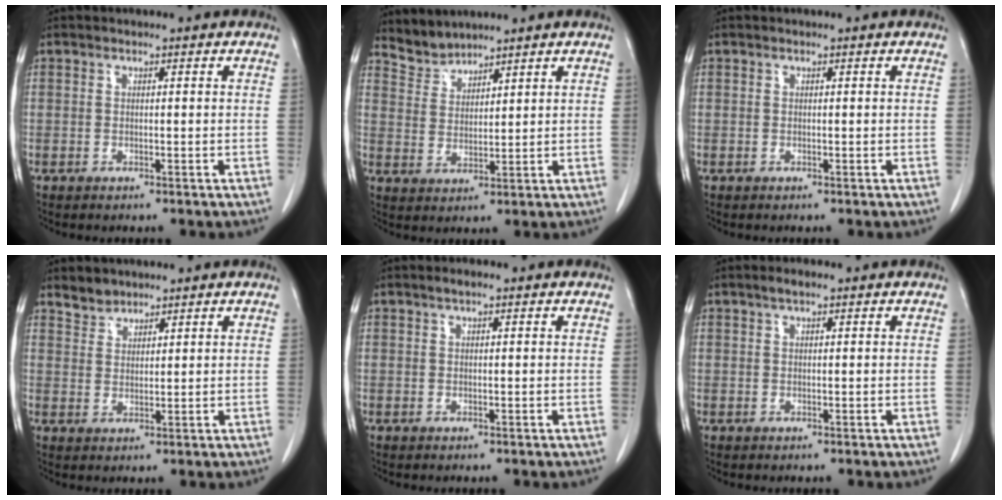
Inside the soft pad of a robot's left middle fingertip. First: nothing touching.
{"total": 3.9, "force": [3.8, 0.6, -0.6], "torque": [0.011, 0.005, 0.084]}
{"total": 0.0}
{"total": 2.8, "force": [2.5, 1.3, 0.0], "torque": [0.002, 0.005, 0.045]}
{"total": 1.1, "force": [0.8, 0.2, 0.8], "torque": [-0.020, 0.005, 0.013]}
{"total": 1.5, "force": [1.0, 0.3, 1.0], "torque": [-0.026, 0.006, 0.018]}